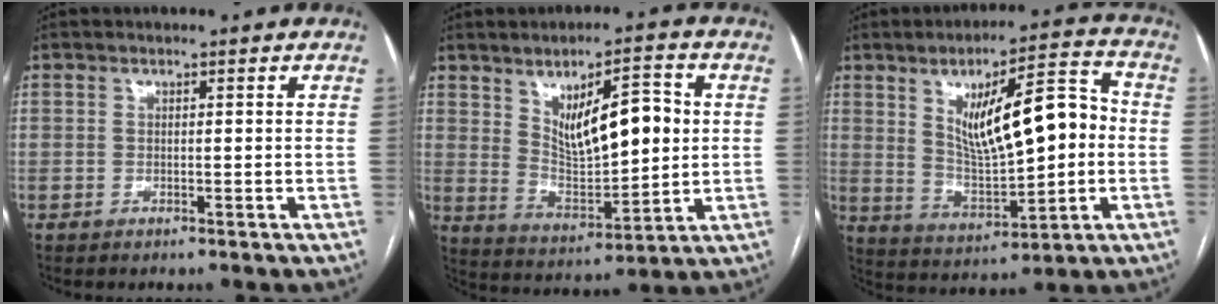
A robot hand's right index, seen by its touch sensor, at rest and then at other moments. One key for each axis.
{"total": 12.8, "fx": 3.1, "fy": 4.4, "fz": 11.7, "tx": -0.191, "ty": 0.008, "tz": 0.062}
{"total": 15.2, "fx": 1.8, "fy": 4.2, "fz": 14.5, "tx": -0.234, "ty": 0.022, "tz": 0.040}